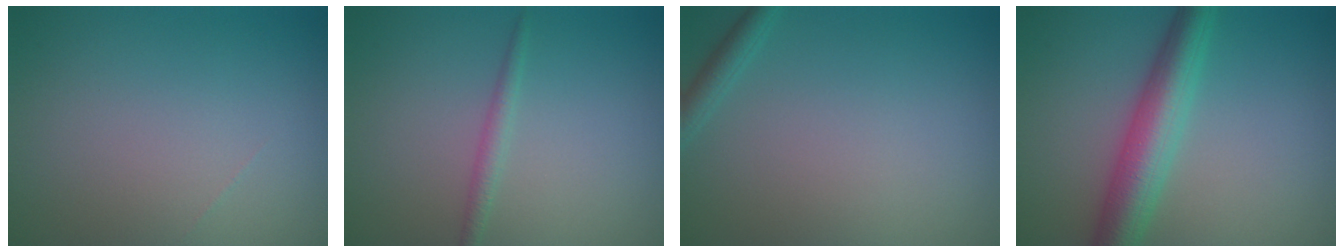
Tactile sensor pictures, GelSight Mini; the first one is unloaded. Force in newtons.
{"total": 1.3, "press": 1.3, "slide": 0.1}
{"total": 1.4, "press": 1.4, "slide": 0.1}
{"total": 5.7, "press": 5.7, "slide": 0.1}